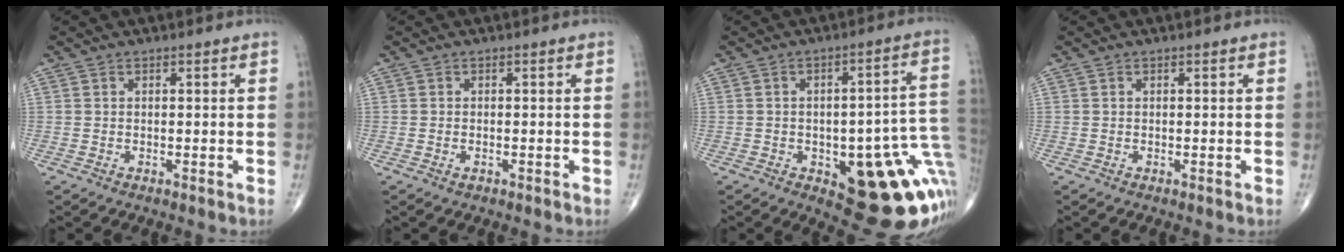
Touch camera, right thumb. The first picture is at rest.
{"total": 0.7, "force": [-0.3, 0.4, 0.5], "torque": [-0.009, 0.003, -0.004]}
{"total": 20.9, "force": [-4.8, 8.2, 18.6], "torque": [-0.172, 0.028, -0.035]}
{"total": 0.0}